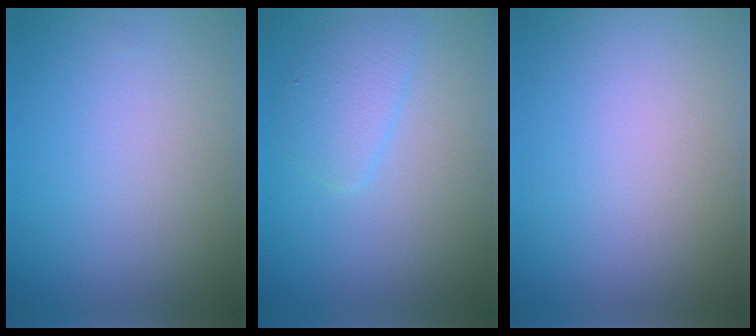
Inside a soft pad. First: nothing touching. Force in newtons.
{"total": 2.2, "press": 2.2, "slide": 0.1}
{"total": 0.0}